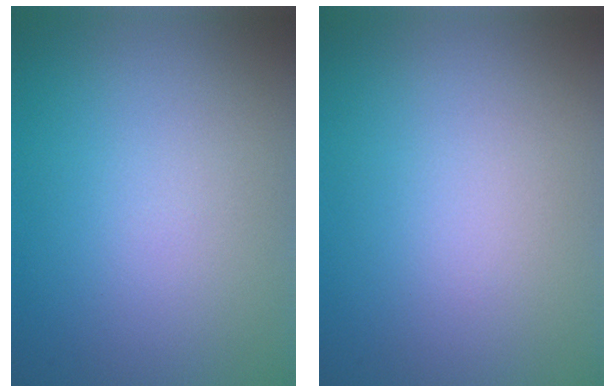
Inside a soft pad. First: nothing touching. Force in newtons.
{"total": 0.0}